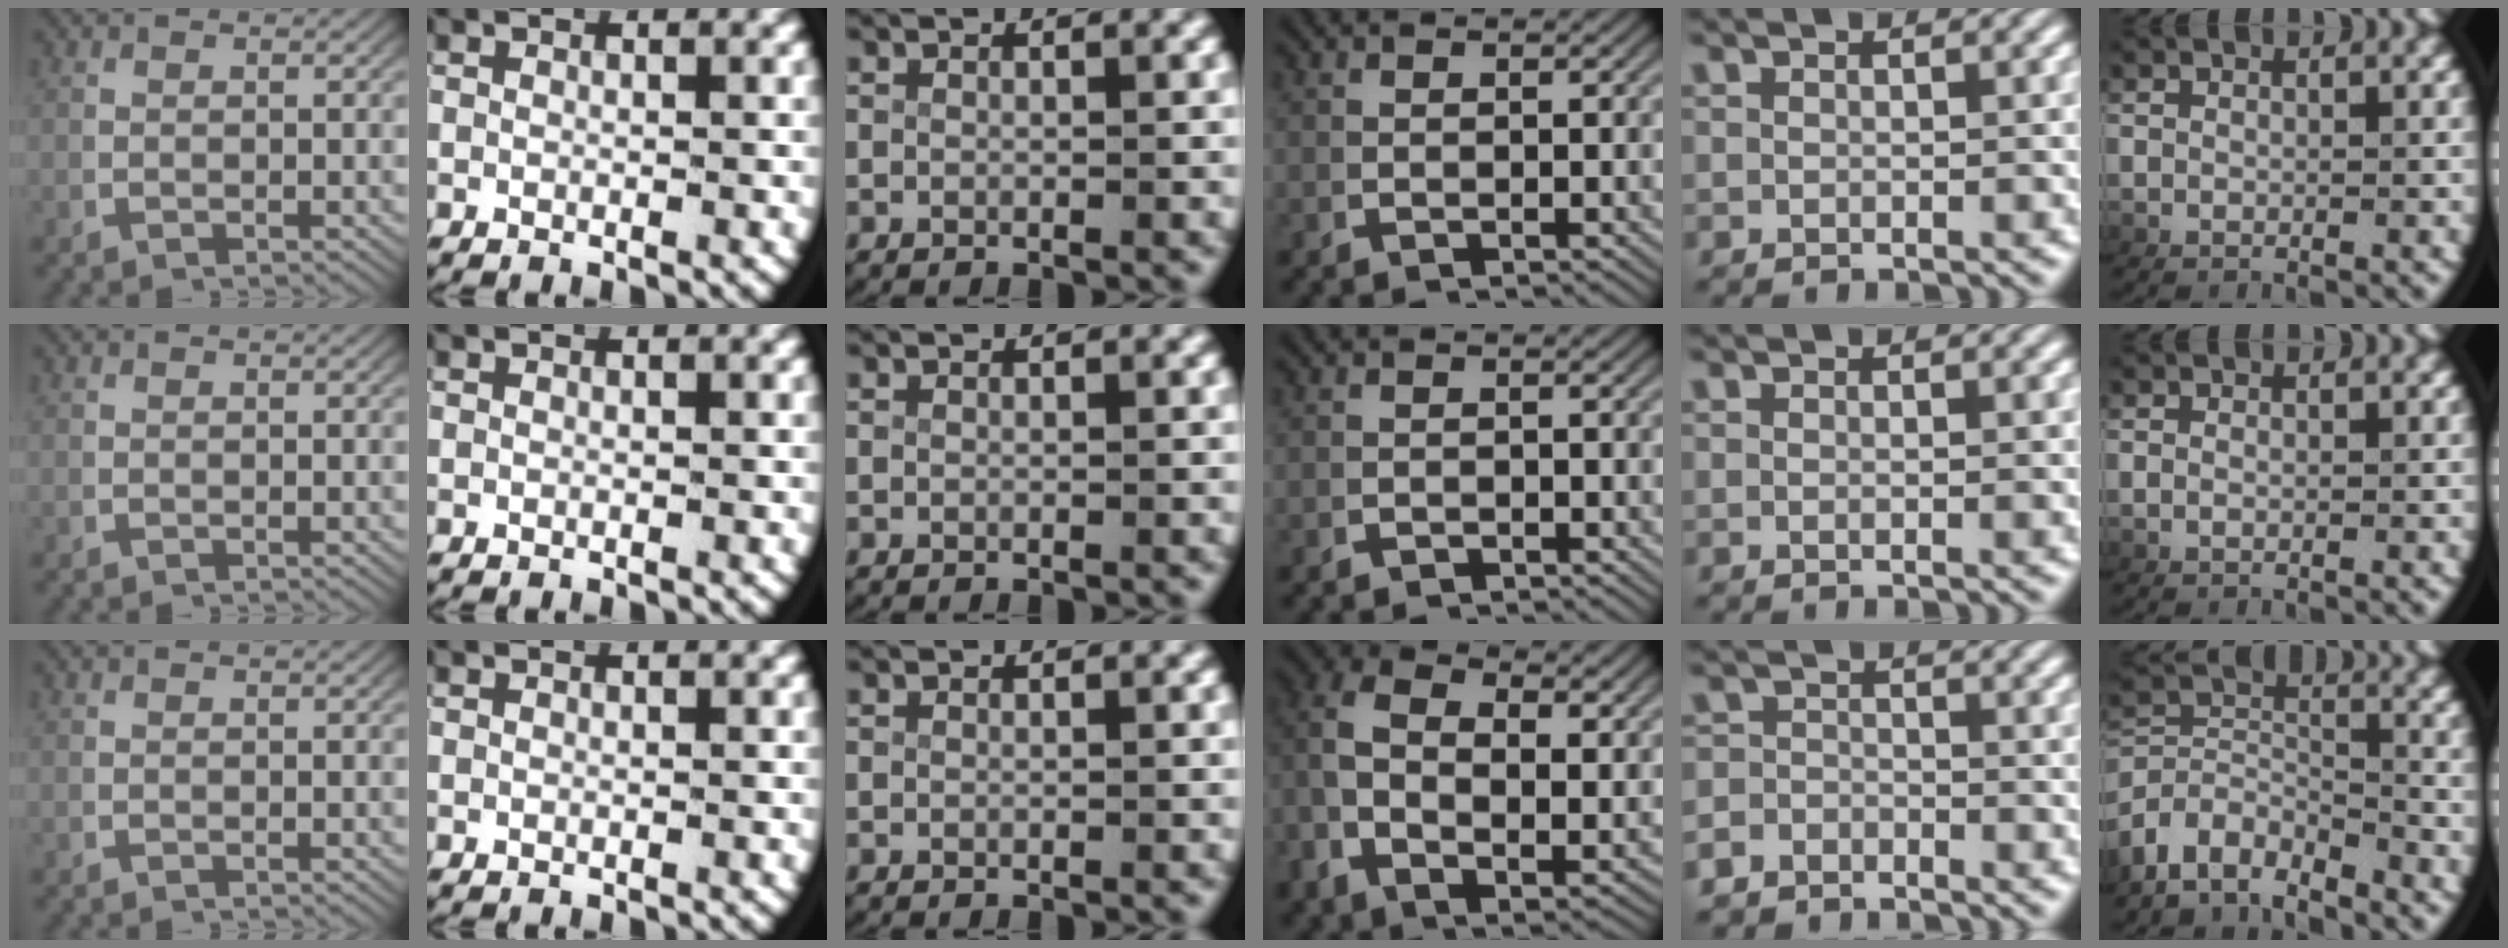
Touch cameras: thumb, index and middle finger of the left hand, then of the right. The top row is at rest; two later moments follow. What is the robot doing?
{"motion": "lift_and_place", "object": "coat"}